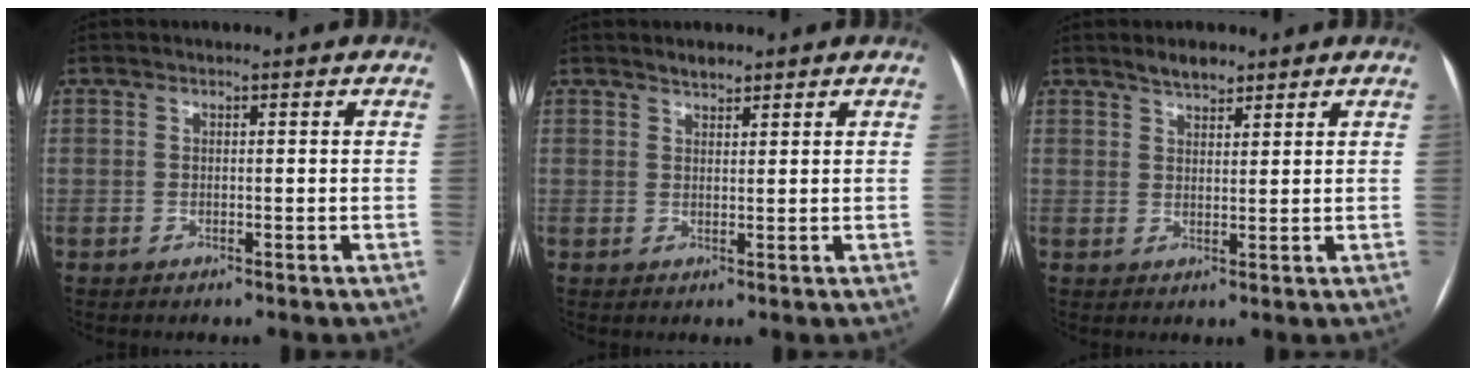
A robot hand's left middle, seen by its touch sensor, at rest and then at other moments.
{"total": 1.7, "force": [1.5, 0.6, 0.5], "torque": [-0.012, 0.003, 0.026]}
{"total": 3.0, "force": [2.5, 1.1, 1.2], "torque": [-0.024, 0.005, 0.043]}